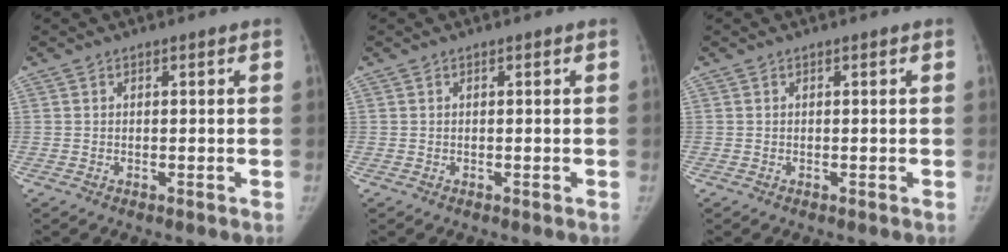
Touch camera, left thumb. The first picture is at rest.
{"total": 0.0}
{"total": 0.0}